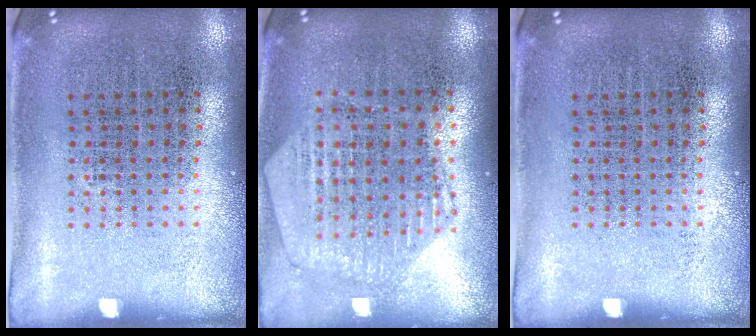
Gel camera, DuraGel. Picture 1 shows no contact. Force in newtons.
{"total": 1.2, "press": 1.1, "slide": 0.3}
{"total": 0.0}